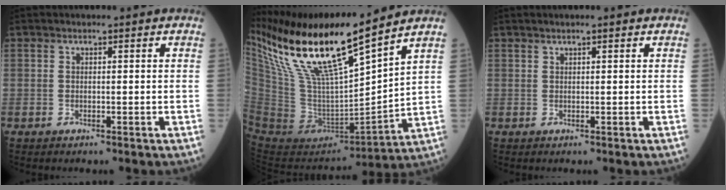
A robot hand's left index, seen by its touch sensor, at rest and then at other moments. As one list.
[{"total": 20.9, "force": [15.7, 2.2, 13.7], "torque": [-0.266, -0.005, 0.305]}, {"total": 1.6, "force": [1.2, 0.1, 1.1], "torque": [-0.018, 0.013, 0.018]}]